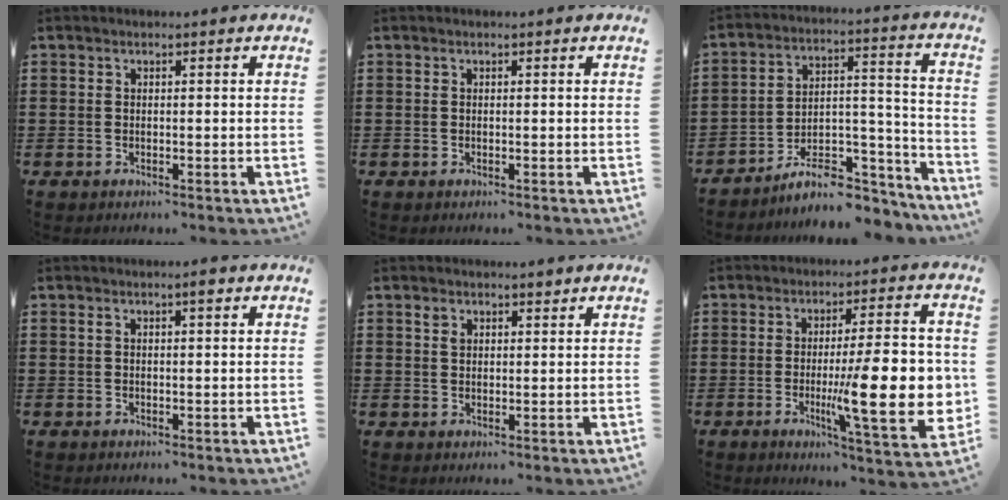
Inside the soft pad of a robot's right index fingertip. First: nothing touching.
{"total": 0.0}
{"total": 8.2, "force": [-6.7, 3.2, 3.5], "torque": [-0.044, 0.023, -0.120]}
{"total": 1.5, "force": [0.6, 0.3, 1.3], "torque": [-0.018, 0.000, 0.007]}
{"total": 2.0, "force": [1.4, 1.1, 0.8], "torque": [-0.013, -0.001, 0.025]}
{"total": 15.7, "force": [-1.8, 3.4, 15.3], "torque": [-0.224, -0.019, -0.028]}